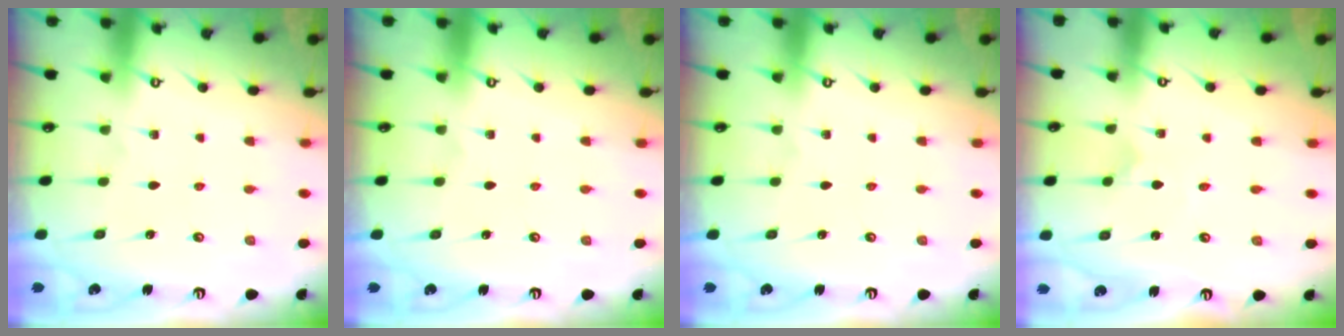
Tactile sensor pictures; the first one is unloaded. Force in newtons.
{"total": 0.0}
{"total": 0.0}
{"total": 0.0}